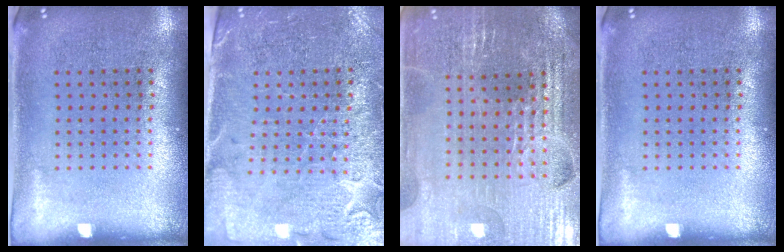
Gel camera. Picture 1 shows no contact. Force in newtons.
{"total": 3.3, "press": 3.1, "slide": 1.2}
{"total": 3.4, "press": 3.4, "slide": 0.5}
{"total": 0.0}